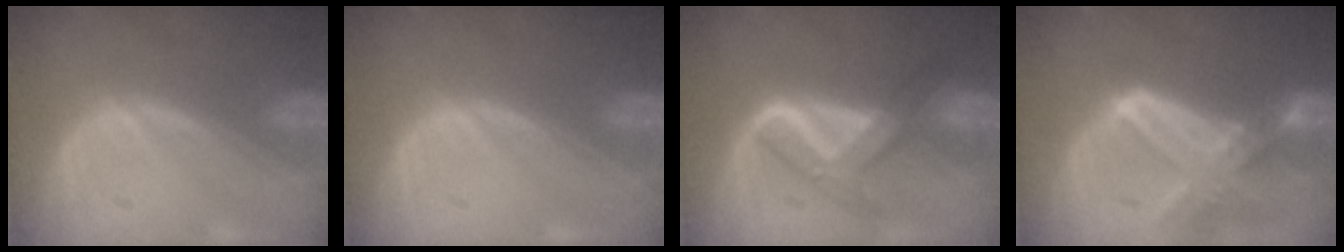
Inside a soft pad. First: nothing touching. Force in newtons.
{"total": 0.0}
{"total": 5.7, "press": 5.7, "slide": 0.3}
{"total": 7.8, "press": 6.9, "slide": 3.6}